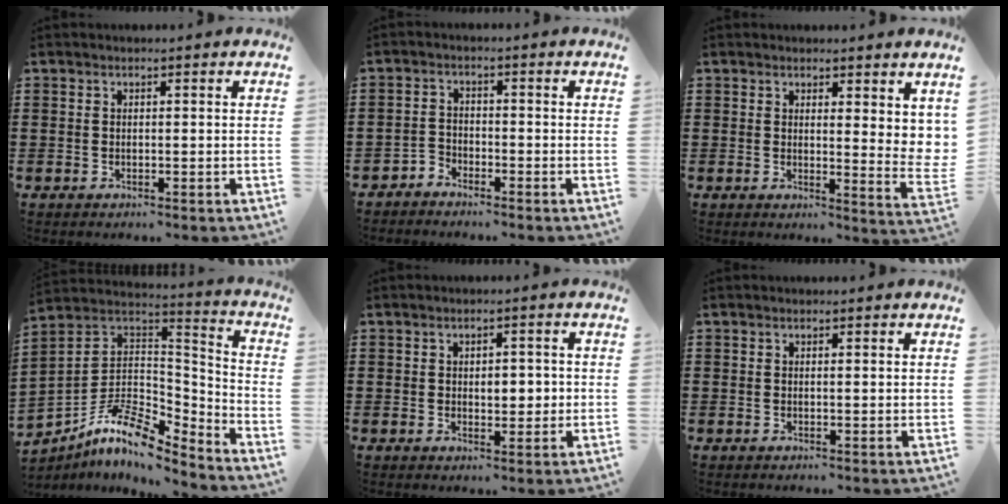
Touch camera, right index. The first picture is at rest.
{"total": 2.2, "force": [-2.1, 0.5, -0.1], "torque": [-0.007, 0.004, -0.047]}
{"total": 3.3, "force": [2.3, 0.8, 2.2], "torque": [-0.037, -0.012, 0.038]}
{"total": 9.7, "force": [-7.1, 3.4, 5.8], "torque": [-0.124, 0.003, -0.140]}
{"total": 3.3, "force": [0.1, 1.9, 2.7], "torque": [-0.039, 0.002, -0.005]}
{"total": 0.5, "force": [0.2, 0.0, 0.5], "torque": [-0.009, -0.001, 0.004]}